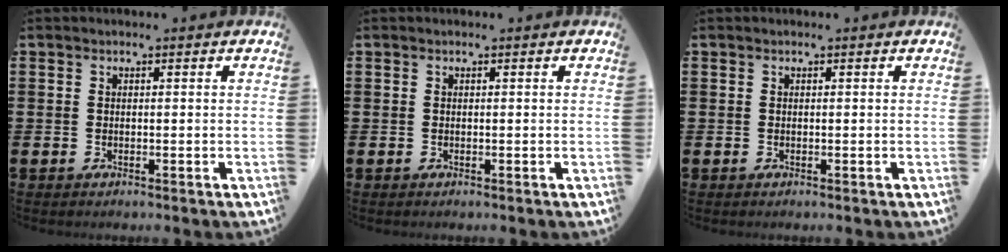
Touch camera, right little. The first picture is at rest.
{"total": 0.0}
{"total": 0.0}